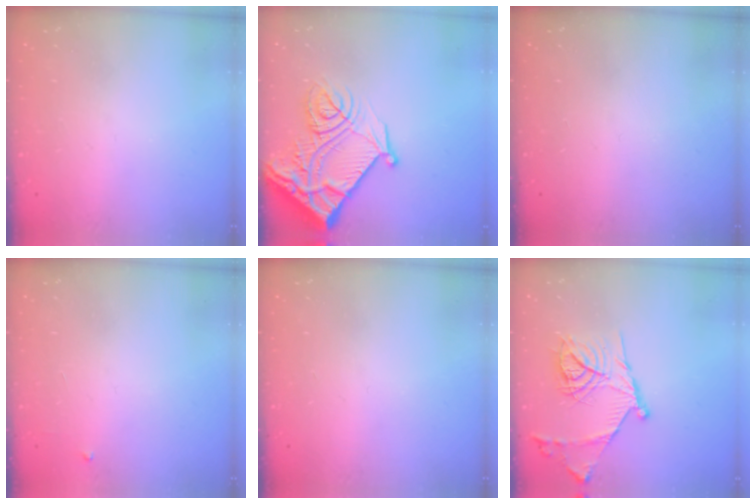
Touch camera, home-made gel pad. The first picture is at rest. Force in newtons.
{"total": 22.5, "press": 22.3, "slide": 2.7}
{"total": 0.0}
{"total": 2.6, "press": 2.6, "slide": 0.4}
{"total": 0.0}
{"total": 18.4, "press": 18.4, "slide": 1.3}